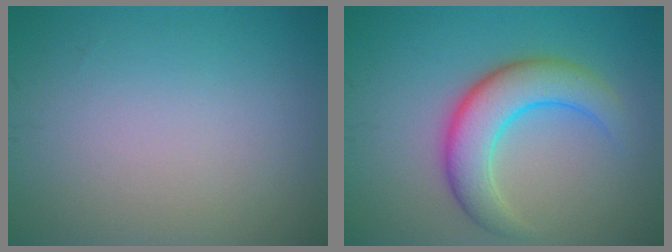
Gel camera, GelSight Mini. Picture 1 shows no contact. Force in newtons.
{"total": 6.0, "press": 6.0, "slide": 0.2}